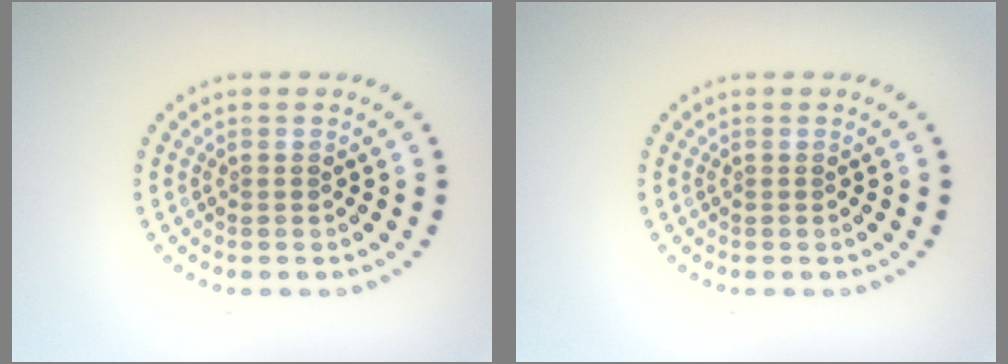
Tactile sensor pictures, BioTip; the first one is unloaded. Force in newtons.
{"total": 0.0}